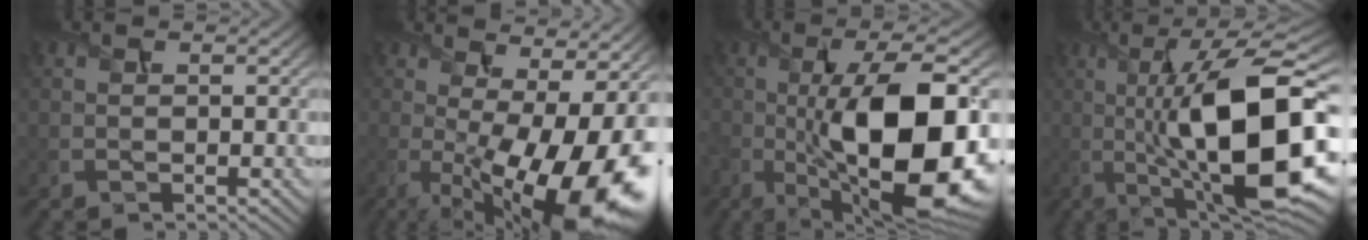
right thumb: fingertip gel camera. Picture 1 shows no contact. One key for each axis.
{"total": 18.6, "fx": -2.3, "fy": 7.0, "fz": 17.1, "tx": -0.228, "ty": -0.038, "tz": -0.014}
{"total": 17.5, "fx": -2.6, "fy": 6.5, "fz": 16.0, "tx": -0.266, "ty": -0.007, "tz": -0.041}
{"total": 18.5, "fx": -1.3, "fy": 5.9, "fz": 17.5, "tx": -0.276, "ty": 0.014, "tz": -0.025}